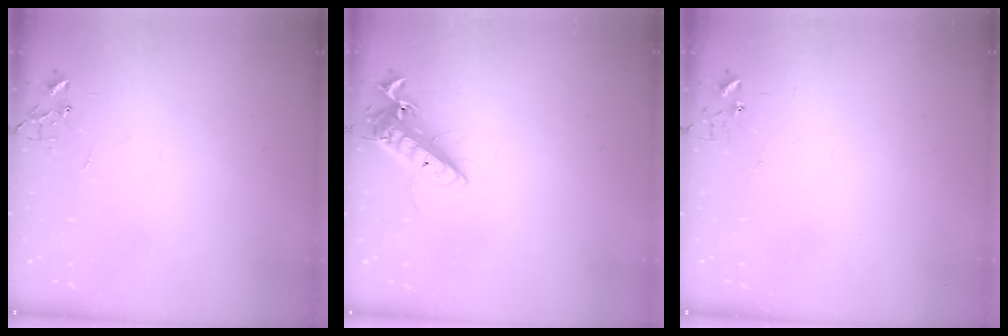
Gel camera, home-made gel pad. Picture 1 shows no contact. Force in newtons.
{"total": 14.0, "press": 13.9, "slide": 2.0}
{"total": 3.4, "press": 3.4, "slide": 0.3}